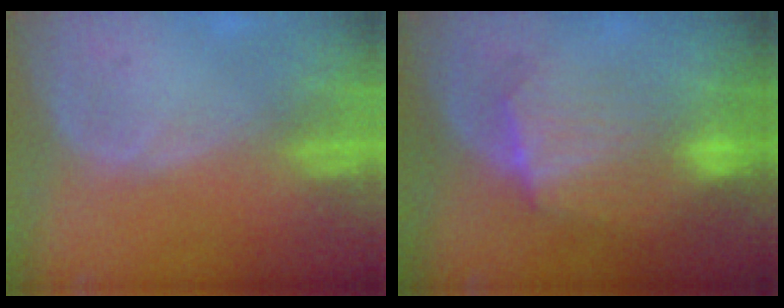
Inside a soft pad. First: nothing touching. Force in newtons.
{"total": 7.1, "press": 7.0, "slide": 0.9}